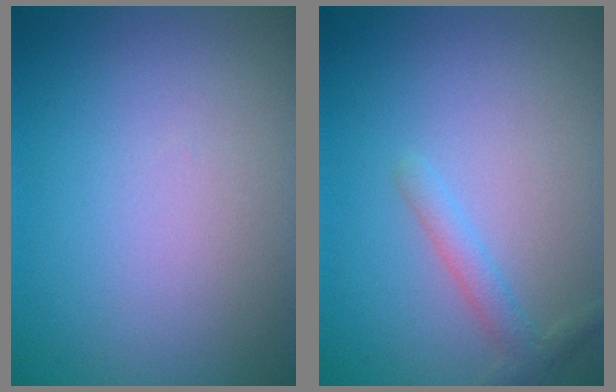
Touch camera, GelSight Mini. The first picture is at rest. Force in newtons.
{"total": 1.7, "press": 1.7, "slide": 0.1}